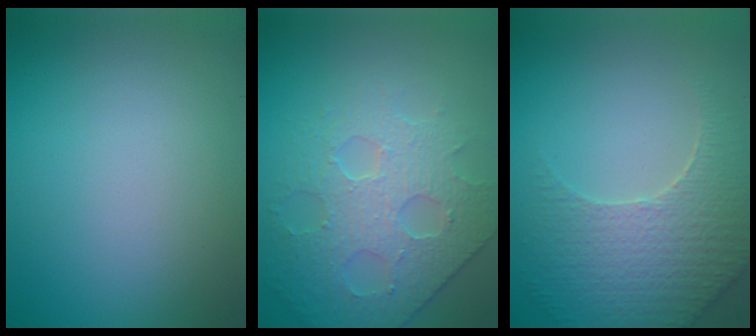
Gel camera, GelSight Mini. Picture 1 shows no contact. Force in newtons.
{"total": 4.2, "press": 4.2, "slide": 0.3}
{"total": 4.5, "press": 4.3, "slide": 1.5}